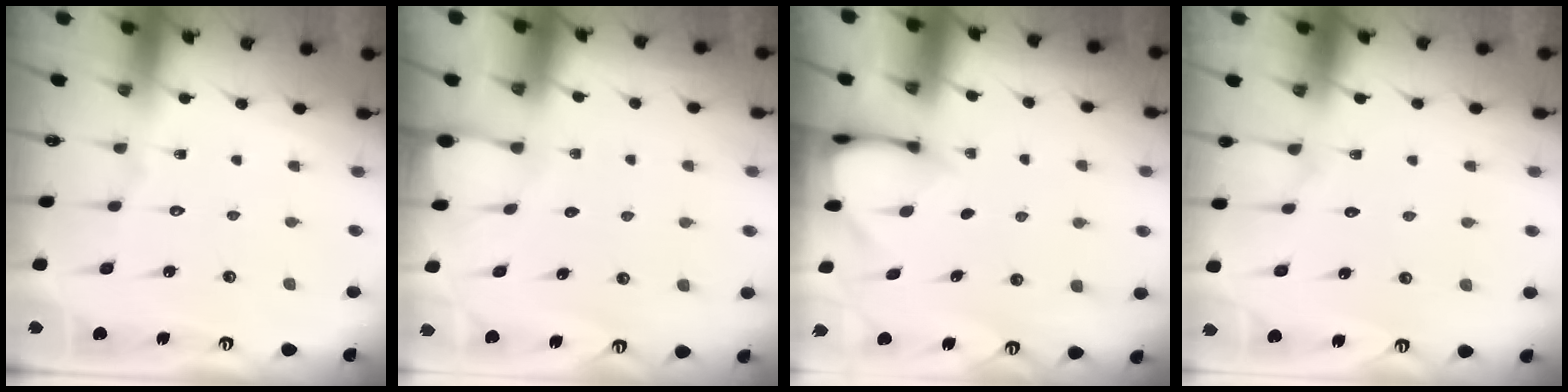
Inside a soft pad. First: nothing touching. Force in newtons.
{"total": 2.7, "press": 2.7, "slide": 0.3}
{"total": 3.4, "press": 3.3, "slide": 0.3}
{"total": 3.9, "press": 3.9, "slide": 0.4}